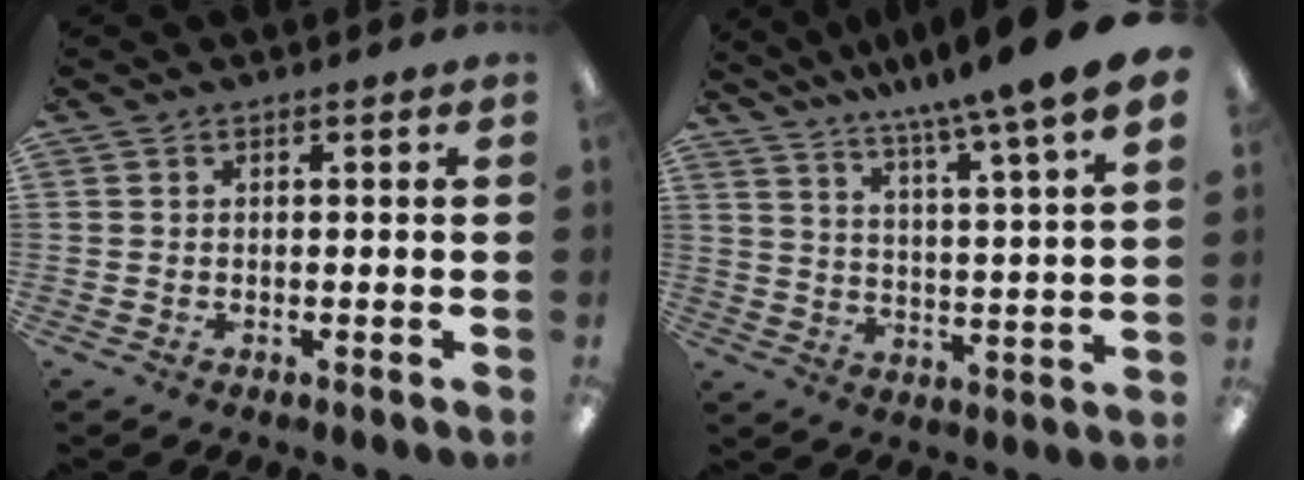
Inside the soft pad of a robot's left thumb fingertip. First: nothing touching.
{"total": 10.4, "force": [9.2, -0.8, 4.8], "torque": [-0.085, -0.082, 0.144]}